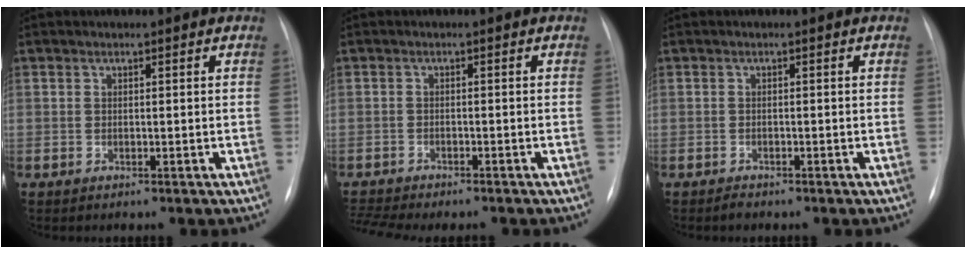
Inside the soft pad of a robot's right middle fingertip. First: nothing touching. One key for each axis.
{"total": 6.7, "fx": -6.1, "fy": 0.8, "fz": 2.6, "tx": -0.040, "ty": -0.003, "tz": -0.092}
{"total": 0.8, "fx": -0.8, "fy": 0.2, "fz": 0.1, "tx": -0.002, "ty": -0.001, "tz": -0.013}